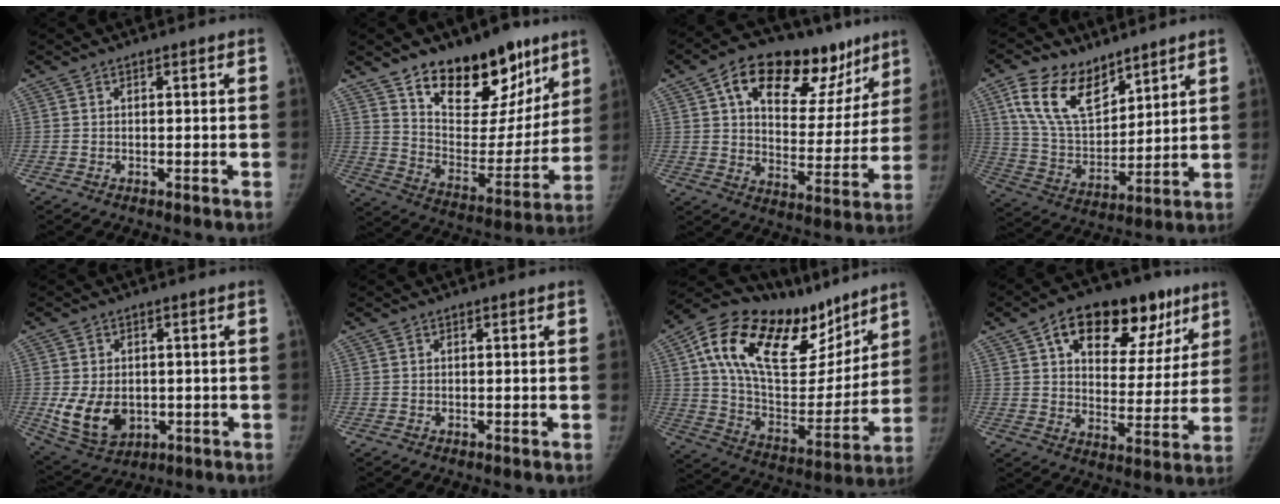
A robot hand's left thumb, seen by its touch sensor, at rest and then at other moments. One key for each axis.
{"total": 22.9, "fx": 14.7, "fy": 12.1, "fz": 12.7, "tx": -0.130, "ty": -0.079, "tz": 0.233}
{"total": 24.6, "fx": 13.5, "fy": 13.2, "fz": 15.9, "tx": -0.186, "ty": -0.009, "tz": 0.206}
{"total": 16.0, "fx": 9.5, "fy": 8.9, "fz": 9.3, "tx": -0.139, "ty": -0.042, "tz": 0.190}
{"total": 10.1, "fx": -1.4, "fy": 7.3, "fz": 6.8, "tx": -0.105, "ty": -0.008, "tz": -0.005}
{"total": 0.0}
{"total": 31.6, "fx": 17.1, "fy": 15.0, "fz": 21.9, "tx": -0.322, "ty": -0.015, "tz": 0.284}
{"total": 22.5, "fx": 11.4, "fy": 12.6, "fz": 14.7, "tx": -0.163, "ty": -0.002, "tz": 0.168}